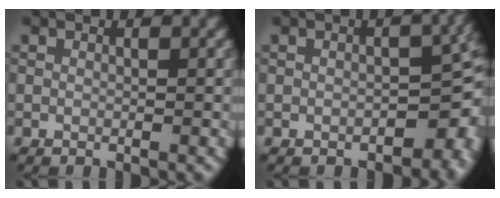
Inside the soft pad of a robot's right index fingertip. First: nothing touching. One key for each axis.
{"total": 6.9, "fx": -2.1, "fy": 4.1, "fz": 5.2, "tx": -0.026, "ty": -0.010, "tz": -0.019}